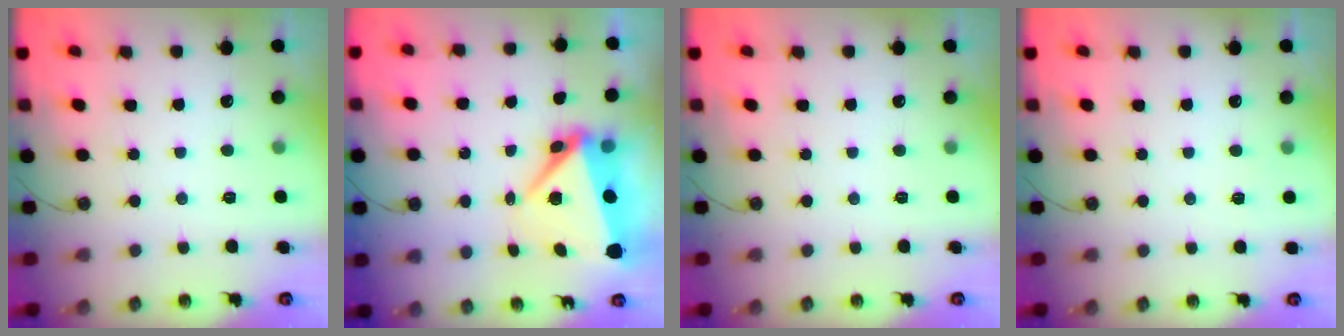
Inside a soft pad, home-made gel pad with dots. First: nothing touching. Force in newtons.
{"total": 8.3, "press": 8.2, "slide": 1.2}
{"total": 0.0}
{"total": 2.6, "press": 1.9, "slide": 1.8}